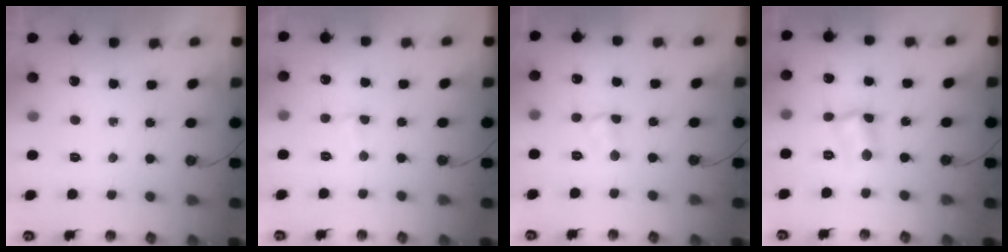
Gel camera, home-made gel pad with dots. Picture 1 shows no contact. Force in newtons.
{"total": 1.3, "press": 1.2, "slide": 0.4}
{"total": 2.2, "press": 2.2, "slide": 0.4}
{"total": 5.0, "press": 4.7, "slide": 1.6}